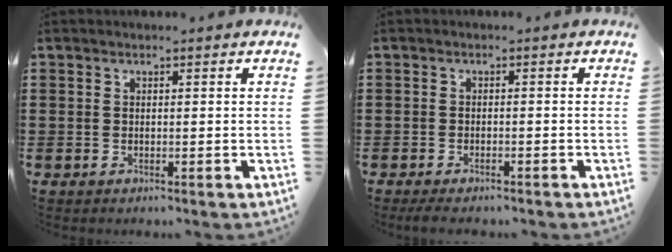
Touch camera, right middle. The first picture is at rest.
{"total": 1.3, "force": [-1.2, 0.1, 0.5], "torque": [-0.011, -0.001, -0.023]}